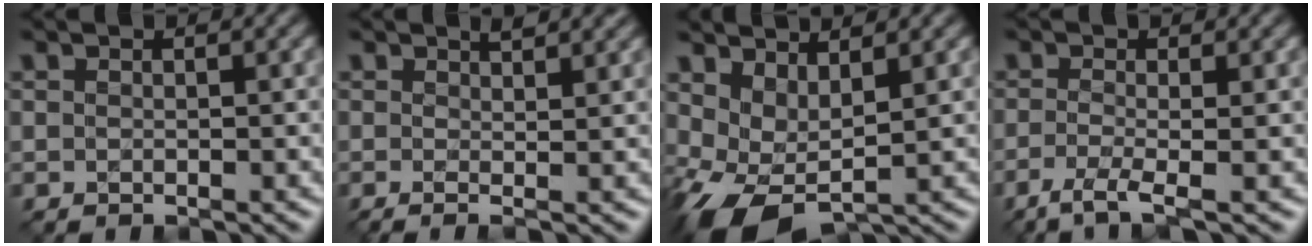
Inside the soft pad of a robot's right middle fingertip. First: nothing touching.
{"total": 3.3, "force": [1.0, 1.1, 2.9], "torque": [-0.028, 0.016, -0.001]}
{"total": 4.8, "force": [0.5, 2.6, 4.0], "torque": [-0.088, 0.001, 0.012]}
{"total": 2.7, "force": [-1.2, 0.6, 2.4], "torque": [-0.047, -0.003, -0.036]}